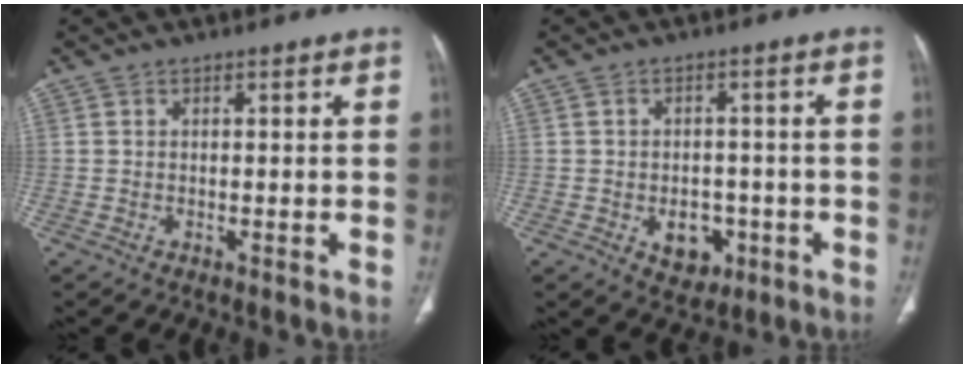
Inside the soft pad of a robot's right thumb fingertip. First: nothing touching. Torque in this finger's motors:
{"motor_torque": [1.02, 0.34, 0.46, -0.29, -0.01]}